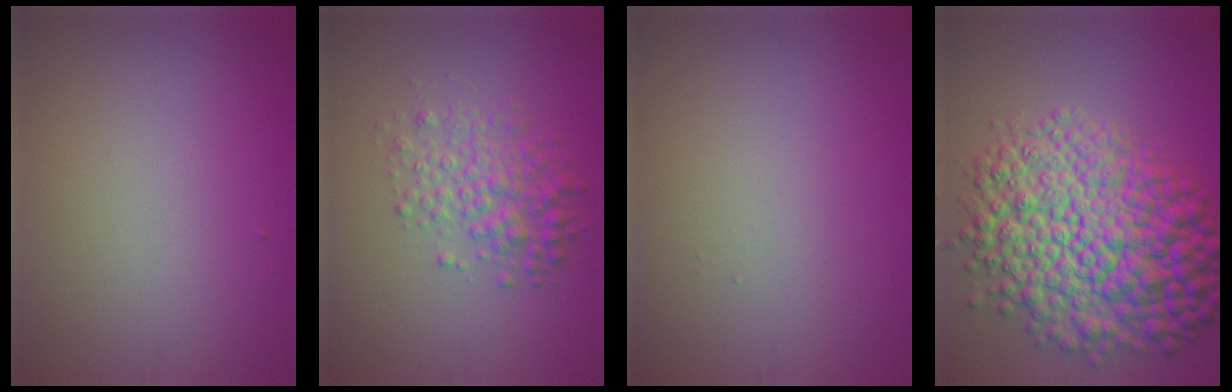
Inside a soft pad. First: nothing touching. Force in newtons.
{"total": 3.7, "press": 3.7, "slide": 0.0}
{"total": 0.0}
{"total": 13.1, "press": 13.1, "slide": 0.2}